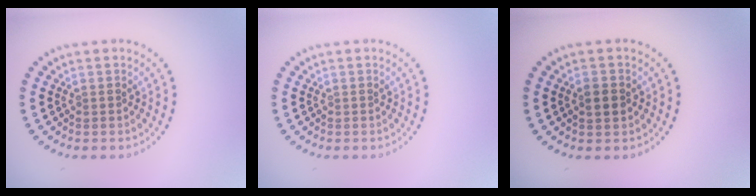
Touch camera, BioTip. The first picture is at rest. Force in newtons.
{"total": 0.0}
{"total": 1.6, "press": 1.6, "slide": 0.2}